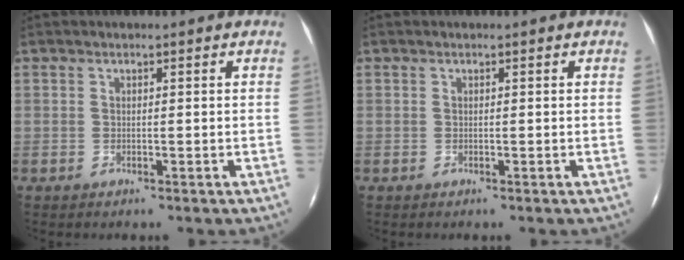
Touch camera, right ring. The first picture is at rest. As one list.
[{"total": 0.0}]